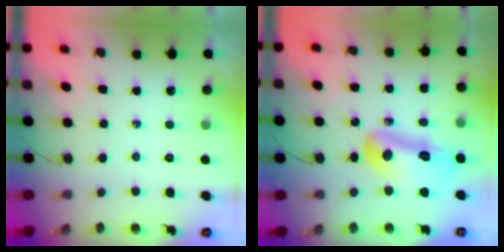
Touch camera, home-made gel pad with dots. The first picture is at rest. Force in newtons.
{"total": 13.5, "press": 13.3, "slide": 2.1}